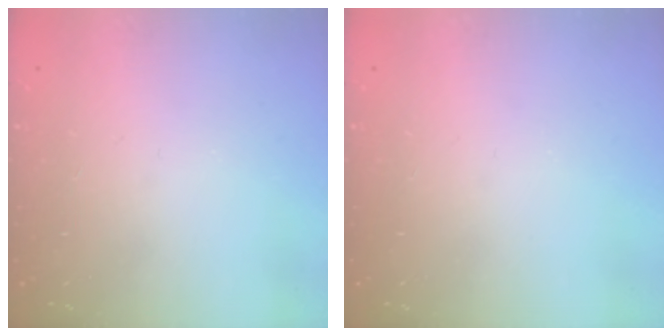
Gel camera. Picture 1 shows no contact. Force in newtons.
{"total": 0.0}